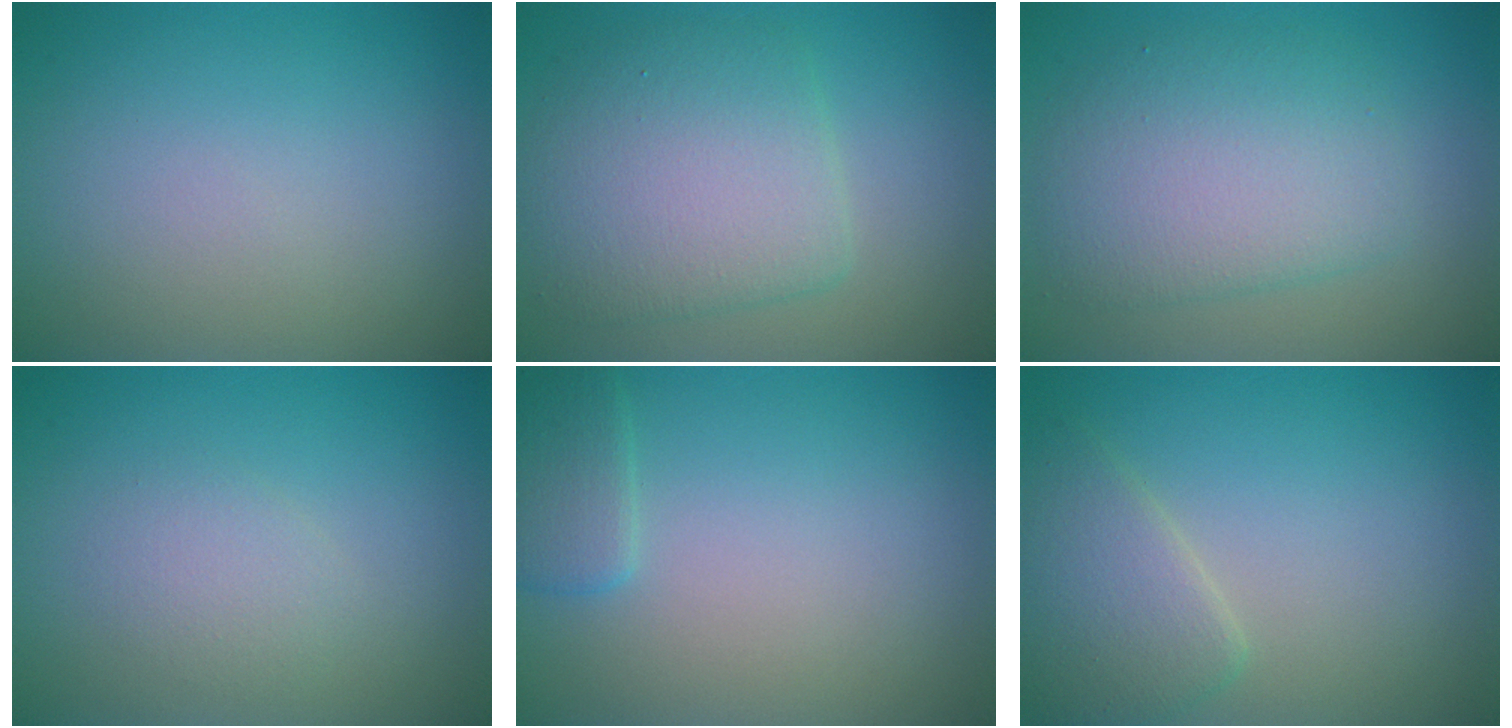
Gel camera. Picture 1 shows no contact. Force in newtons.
{"total": 6.1, "press": 6.1, "slide": 0.0}
{"total": 5.7, "press": 5.7, "slide": 0.1}
{"total": 1.6, "press": 1.6, "slide": 0.1}
{"total": 1.9, "press": 1.9, "slide": 0.2}
{"total": 3.5, "press": 3.5, "slide": 0.1}